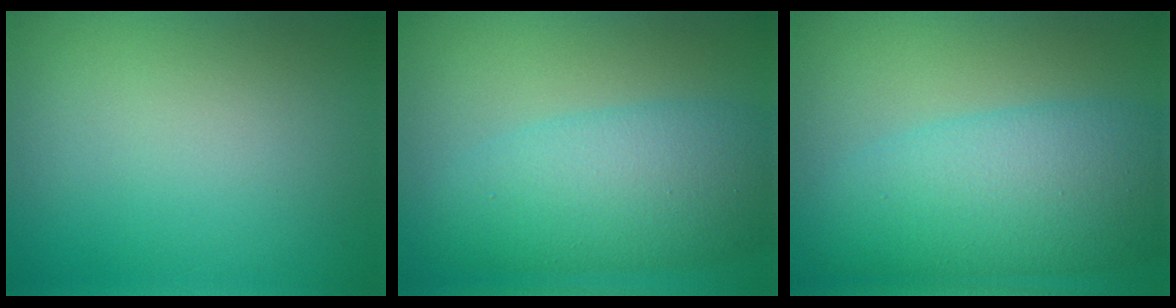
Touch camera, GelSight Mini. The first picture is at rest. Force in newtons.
{"total": 7.0, "press": 7.0, "slide": 0.3}
{"total": 8.3, "press": 8.3, "slide": 0.1}